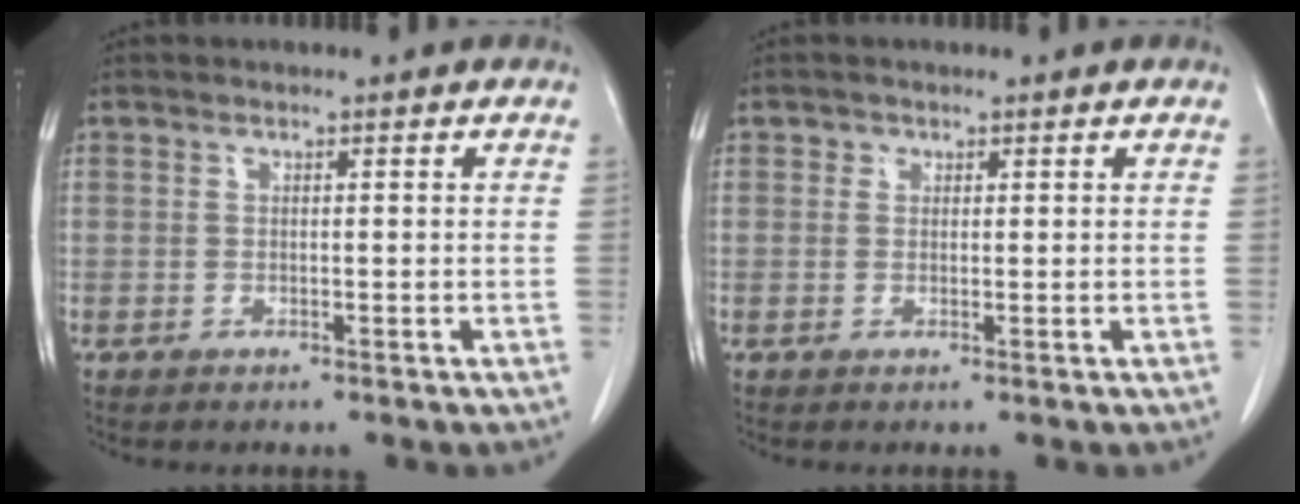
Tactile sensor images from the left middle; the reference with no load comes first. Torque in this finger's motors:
{"motor_torque": [0.20, -0.23, -0.09, 0.00]}